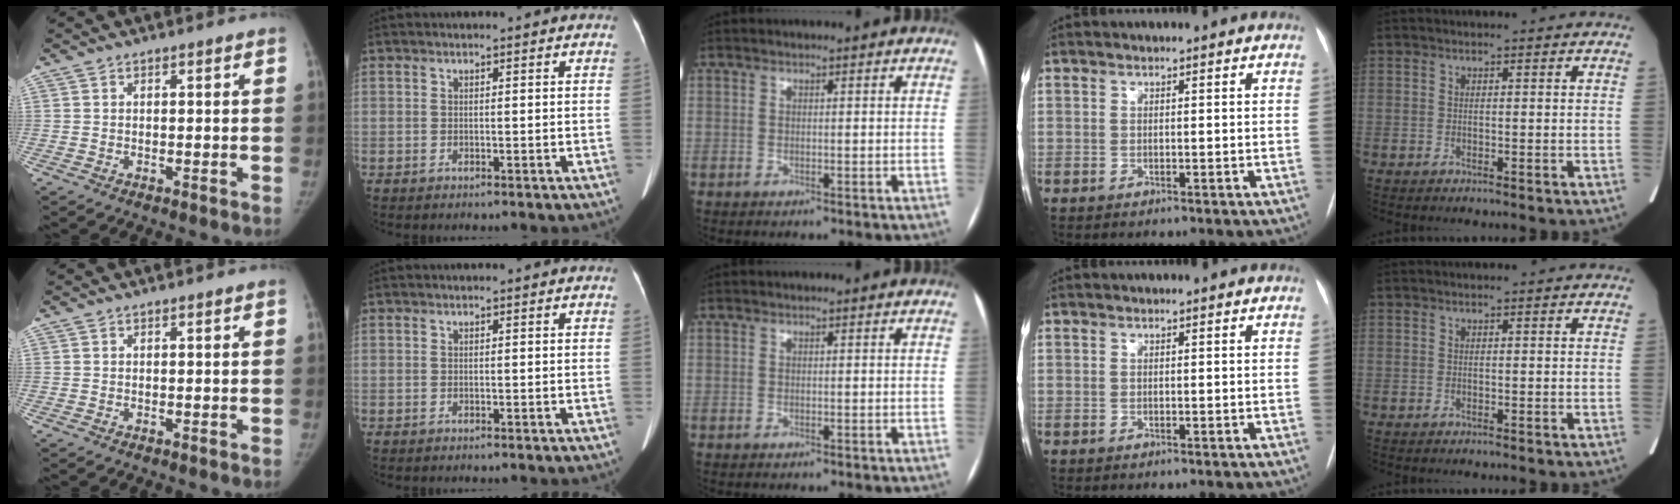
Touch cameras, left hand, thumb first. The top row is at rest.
{}